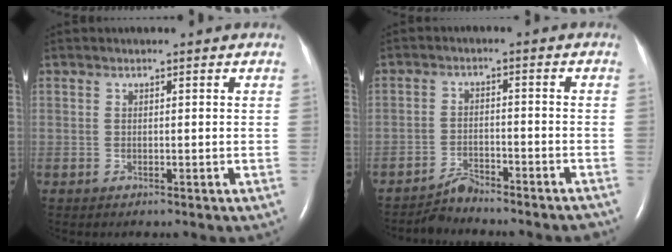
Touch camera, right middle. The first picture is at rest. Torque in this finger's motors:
{"motor_torque": [-0.36, -0.09, 0.00, 0.00]}